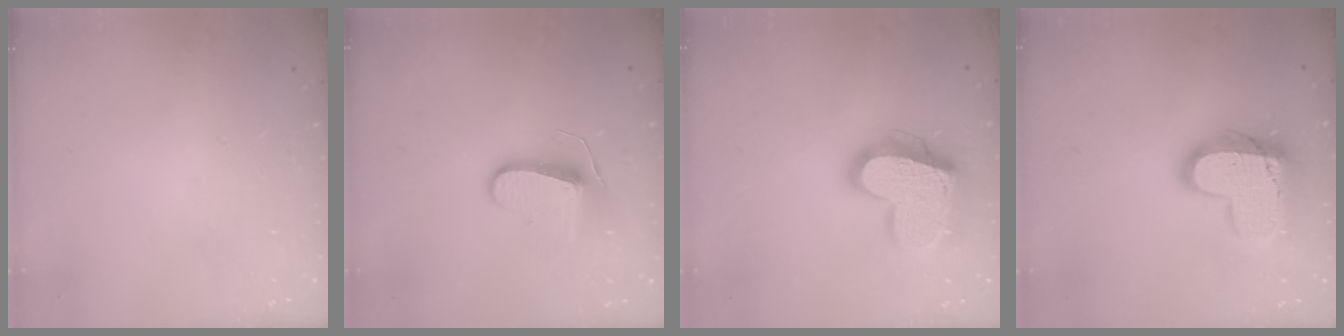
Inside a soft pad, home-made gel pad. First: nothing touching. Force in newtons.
{"total": 9.0, "press": 9.0, "slide": 0.3}
{"total": 19.6, "press": 19.6, "slide": 1.5}
{"total": 19.0, "press": 19.0, "slide": 1.5}